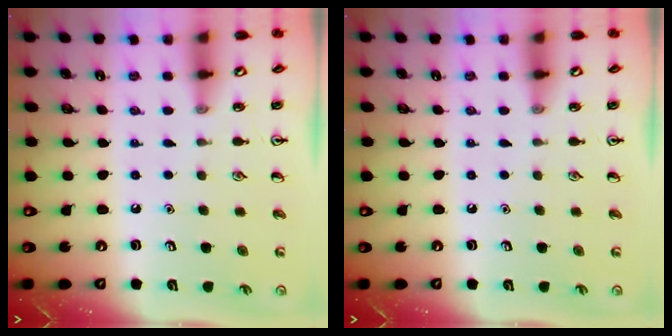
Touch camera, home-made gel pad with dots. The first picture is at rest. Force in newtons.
{"total": 0.0}